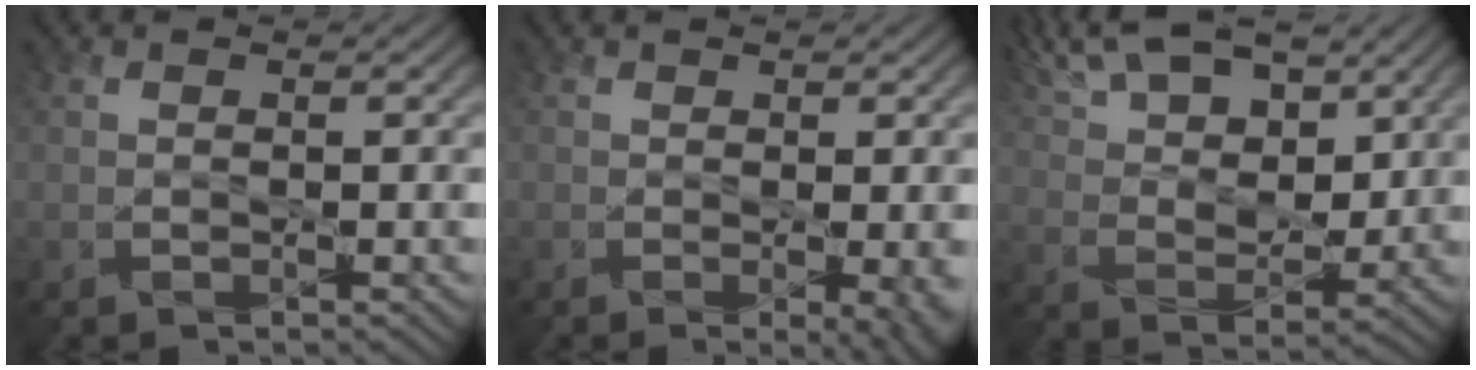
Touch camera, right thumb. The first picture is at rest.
{"total": 3.5, "force": [-0.6, 1.2, 3.3], "torque": [-0.042, -0.007, -0.006]}
{"total": 14.5, "force": [9.0, 6.5, 9.3], "torque": [-0.201, 0.019, 0.142]}